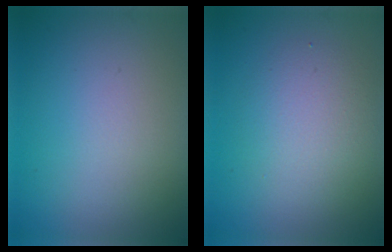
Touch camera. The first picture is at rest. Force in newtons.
{"total": 3.3, "press": 3.3, "slide": 0.2}